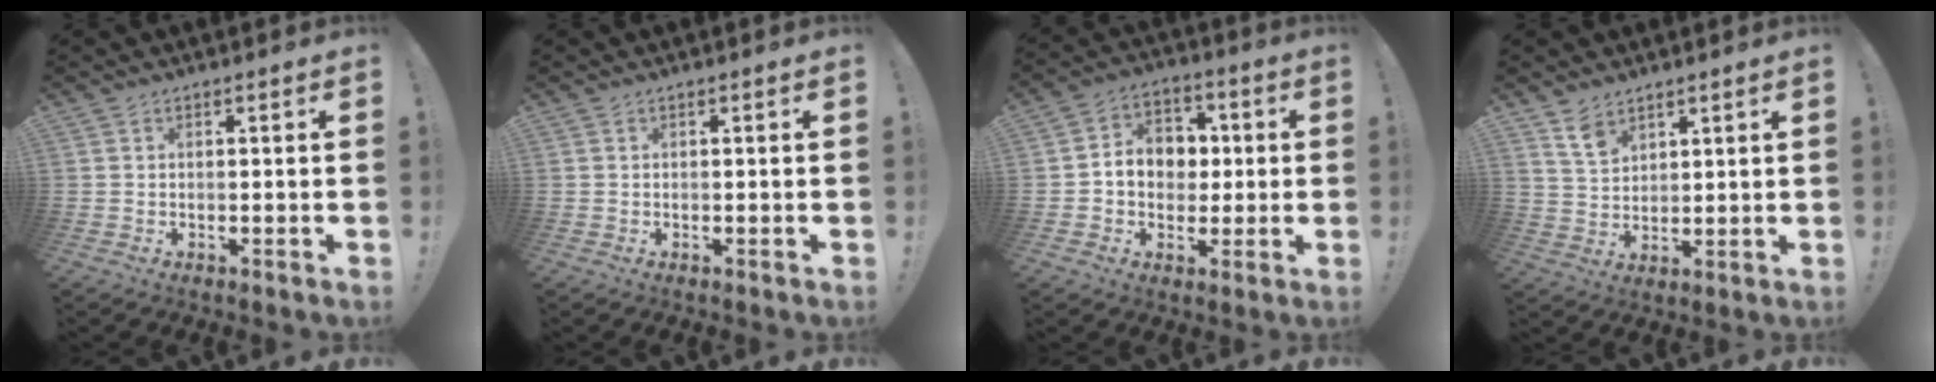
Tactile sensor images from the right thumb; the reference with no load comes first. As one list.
[{"total": 0.0}, {"total": 10.5, "force": [0.3, 9.2, 5.0], "torque": [-0.068, 0.013, 0.016]}, {"total": 7.1, "force": [5.2, 4.1, 2.8], "torque": [-0.051, -0.026, 0.099]}]